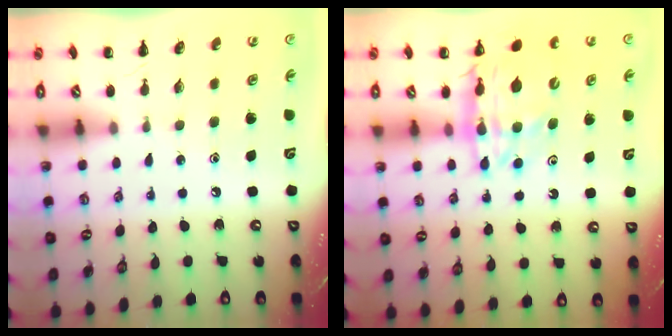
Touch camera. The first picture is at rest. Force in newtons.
{"total": 16.9, "press": 16.5, "slide": 4.0}